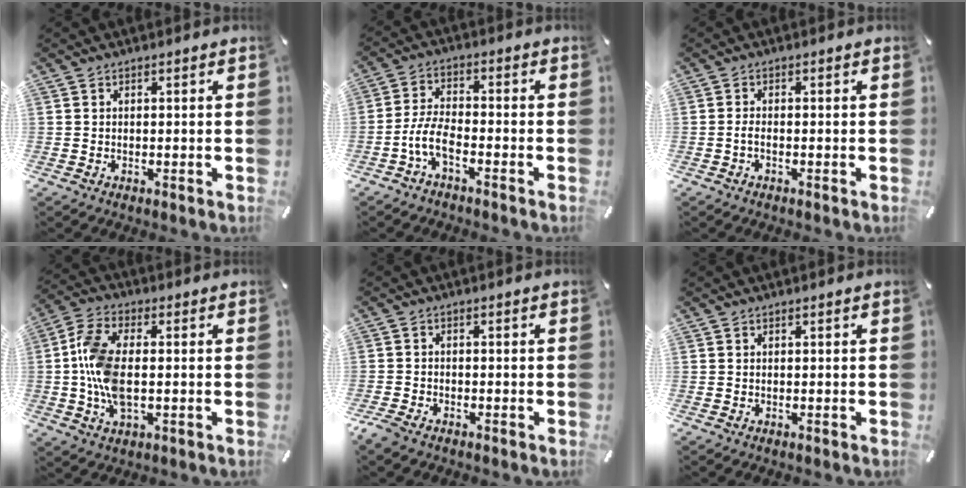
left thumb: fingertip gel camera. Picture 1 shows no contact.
{"total": 7.2, "force": [-3.9, 2.9, 5.3], "torque": [-0.120, 0.004, -0.074]}
{"total": 1.8, "force": [-0.9, 0.6, 1.4], "torque": [-0.026, 0.004, -0.016]}
{"total": 11.5, "force": [-0.5, 5.9, 9.9], "torque": [-0.222, -0.008, -0.009]}
{"total": 2.6, "force": [-2.2, 1.0, 1.1], "torque": [-0.037, 0.003, -0.048]}
{"total": 0.0}